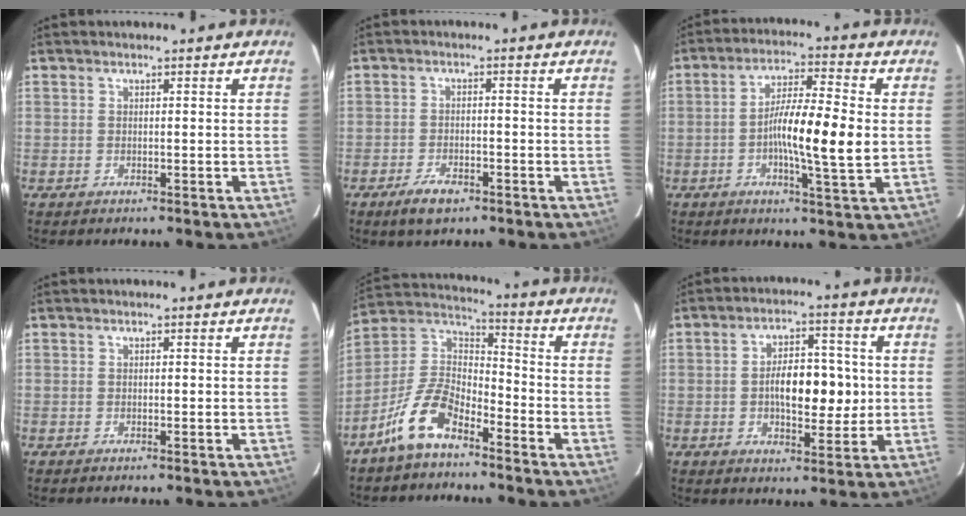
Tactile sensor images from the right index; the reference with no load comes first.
{"total": 4.1, "force": [-2.7, 1.6, 2.6], "torque": [-0.052, -0.001, -0.045]}
{"total": 11.3, "force": [-0.9, 0.9, 11.2], "torque": [-0.192, 0.004, -0.024]}
{"total": 0.0}
{"total": 10.3, "force": [-7.1, 4.0, 6.3], "torque": [-0.146, 0.018, -0.143]}
{"total": 9.0, "force": [-0.2, 4.0, 8.1], "torque": [-0.132, 0.013, -0.001]}